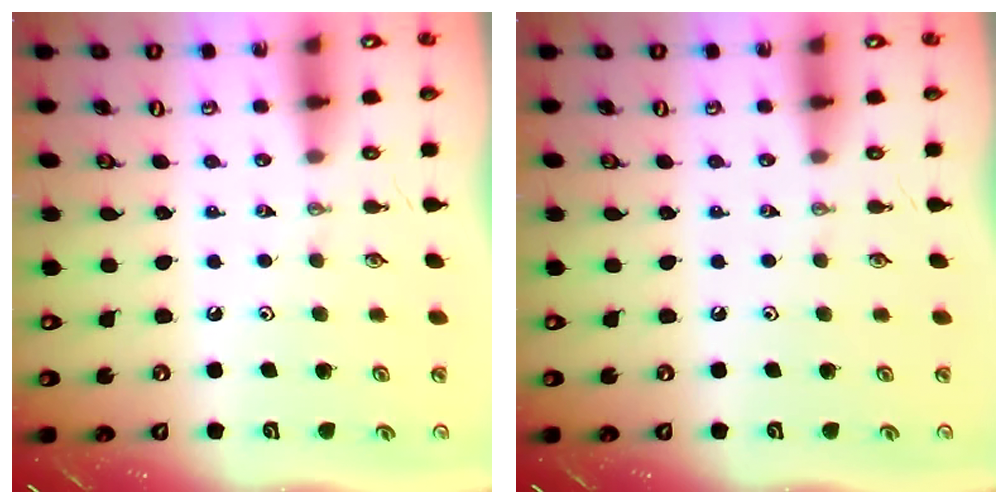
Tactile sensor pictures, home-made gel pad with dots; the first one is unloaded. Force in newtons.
{"total": 0.0}